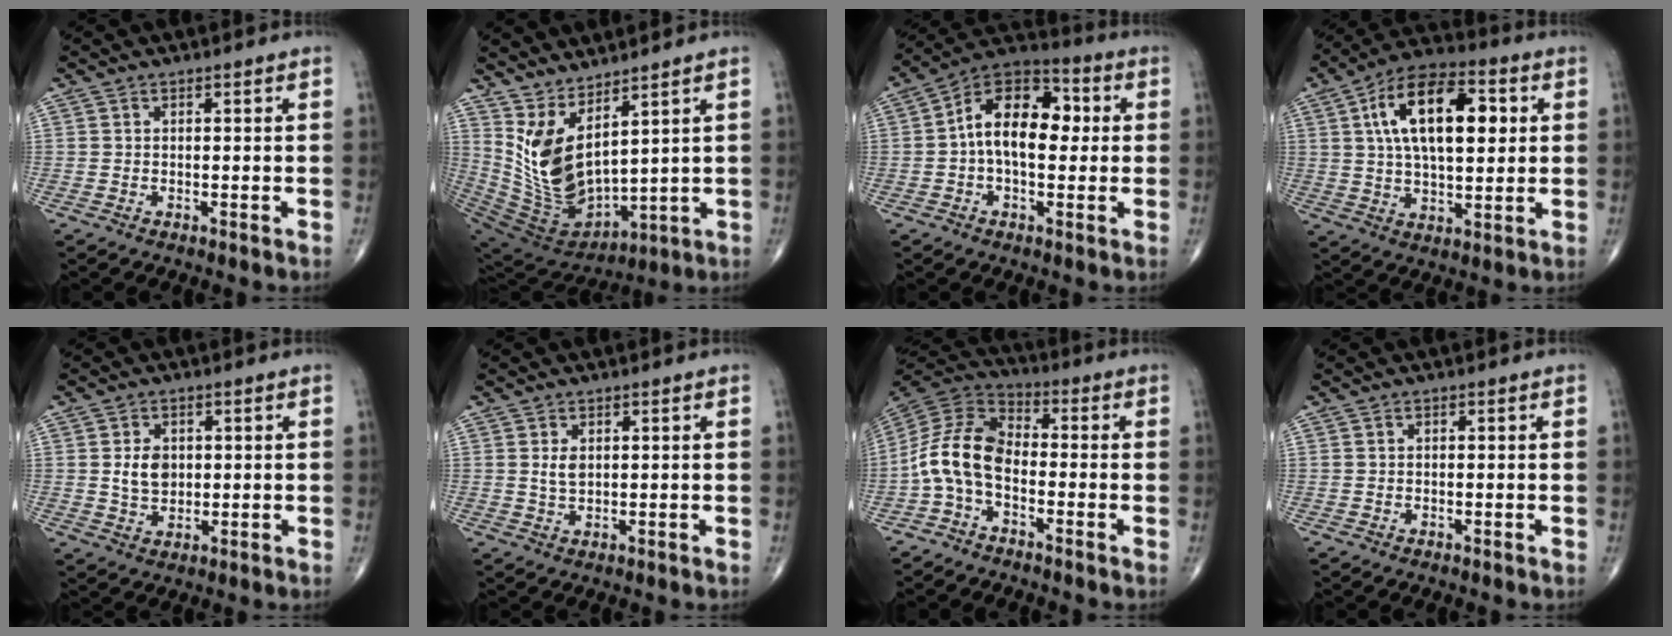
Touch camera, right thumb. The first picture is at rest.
{"total": 13.5, "force": [6.5, 5.2, 10.6], "torque": [-0.190, -0.066, 0.155]}
{"total": 14.3, "force": [1.1, 8.5, 11.4], "torque": [-0.162, 0.035, 0.002]}
{"total": 18.6, "force": [4.5, 9.1, 15.6], "torque": [-0.243, 0.009, 0.070]}
{"total": 5.1, "force": [0.7, 3.7, 3.4], "torque": [-0.045, -0.007, 0.016]}
{"total": 2.5, "force": [0.6, 1.5, 2.0], "torque": [-0.032, -0.006, 0.015]}
{"total": 10.7, "force": [-2.9, 6.3, 8.2], "torque": [-0.158, 0.049, -0.072]}
{"total": 0.0}